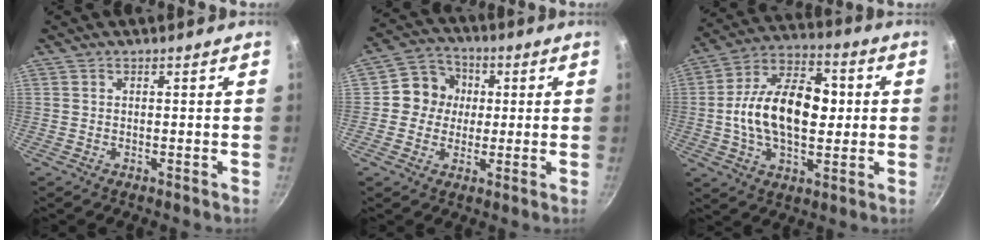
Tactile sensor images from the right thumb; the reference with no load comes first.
{"total": 8.6, "force": [0.7, 8.1, 2.8], "torque": [-0.004, 0.017, -0.008]}
{"total": 18.9, "force": [0.5, 11.5, 15.1], "torque": [-0.231, 0.025, -0.005]}